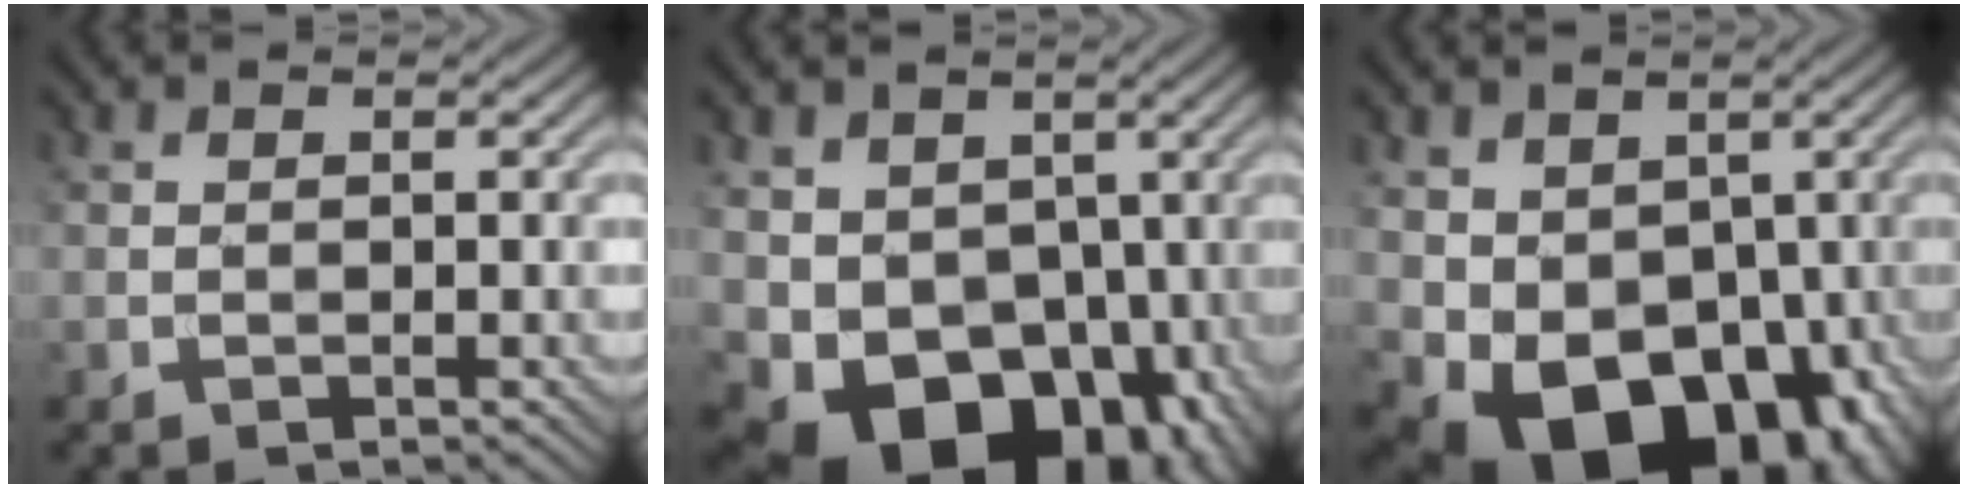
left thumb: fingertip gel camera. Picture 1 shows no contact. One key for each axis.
{"total": 12.5, "fx": -1.7, "fy": 9.5, "fz": 7.9, "tx": -0.129, "ty": -0.038, "tz": -0.015}
{"total": 13.6, "fx": -2.8, "fy": 9.6, "fz": 9.2, "tx": -0.153, "ty": -0.039, "tz": -0.034}